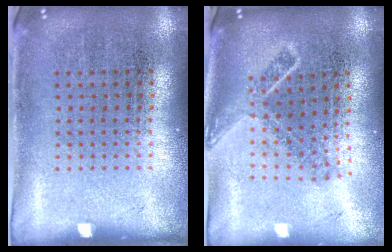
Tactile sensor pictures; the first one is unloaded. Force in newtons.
{"total": 1.8, "press": 1.3, "slide": 1.2}